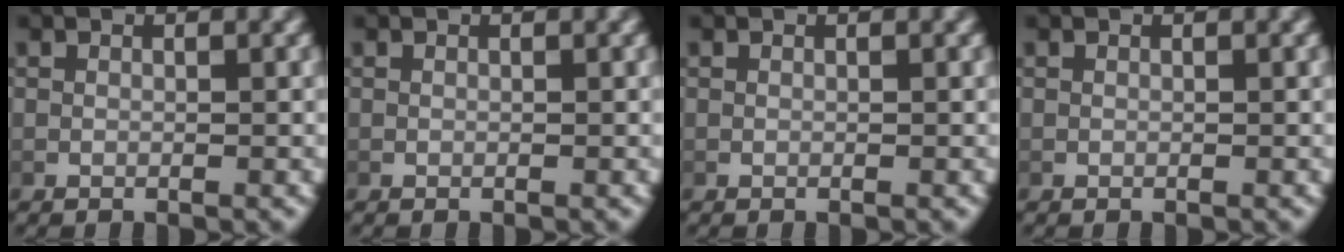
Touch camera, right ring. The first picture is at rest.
{"total": 0.0}
{"total": 0.0}
{"total": 0.0}